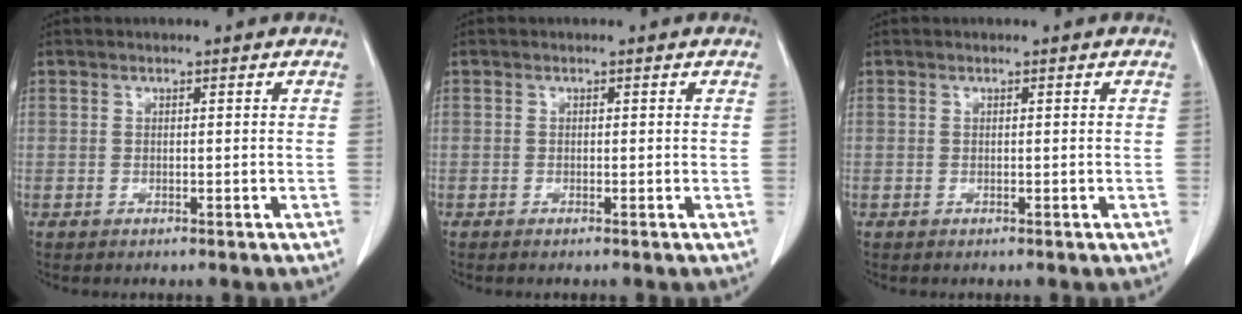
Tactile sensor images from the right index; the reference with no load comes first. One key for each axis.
{"total": 0.0}
{"total": 0.0}